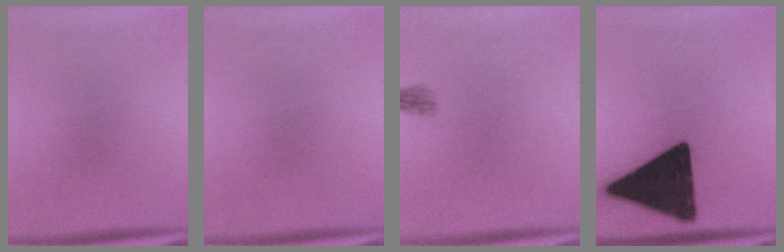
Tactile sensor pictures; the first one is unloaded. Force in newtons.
{"total": 0.0}
{"total": 1.4}
{"total": 19.6}